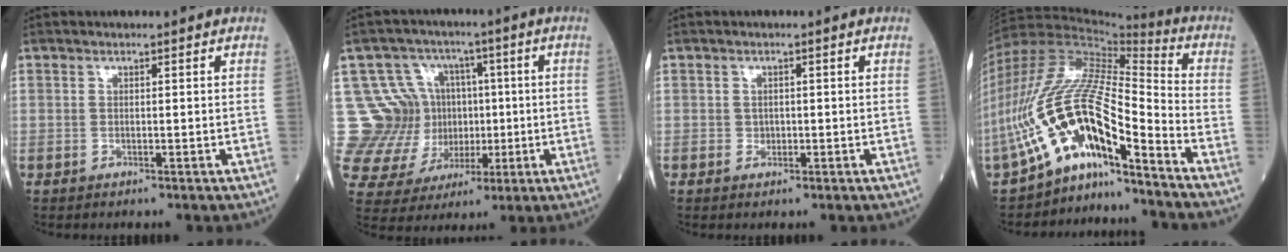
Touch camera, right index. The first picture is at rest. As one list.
[{"total": 14.6, "force": [1.4, 13.0, 6.5], "torque": [-0.132, 0.052, 0.056]}, {"total": 0.9, "force": [-0.2, 0.9, 0.2], "torque": [0.001, 0.003, -0.002]}, {"total": 16.6, "force": [-10.1, 4.1, 12.6], "torque": [-0.256, 0.038, -0.177]}]